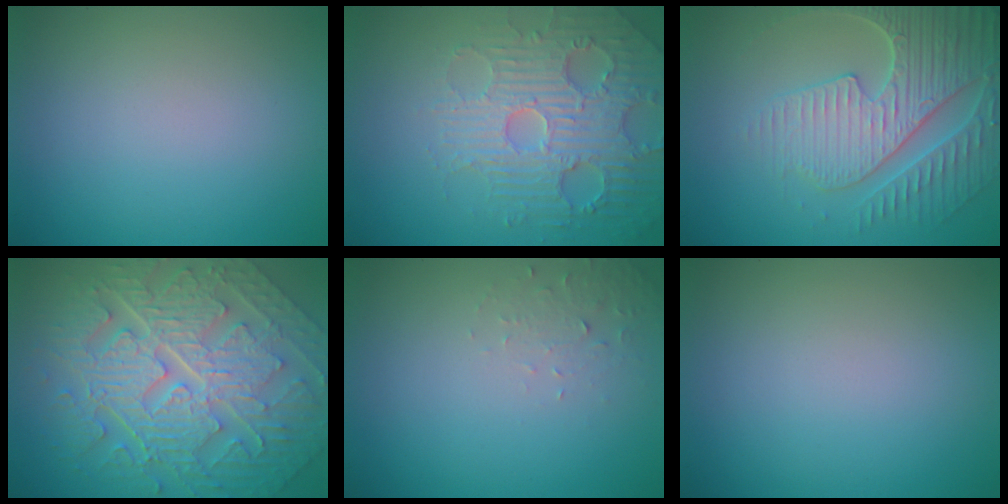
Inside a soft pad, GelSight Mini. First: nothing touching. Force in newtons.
{"total": 4.7, "press": 4.7, "slide": 0.9}
{"total": 6.4, "press": 5.4, "slide": 3.5}
{"total": 11.1, "press": 7.6, "slide": 8.1}
{"total": 1.6, "press": 1.6, "slide": 0.4}
{"total": 0.0}